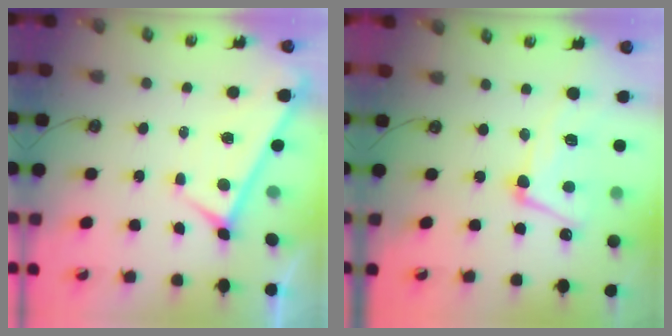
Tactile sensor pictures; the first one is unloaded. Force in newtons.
{"total": 10.5, "press": 10.4, "slide": 1.1}